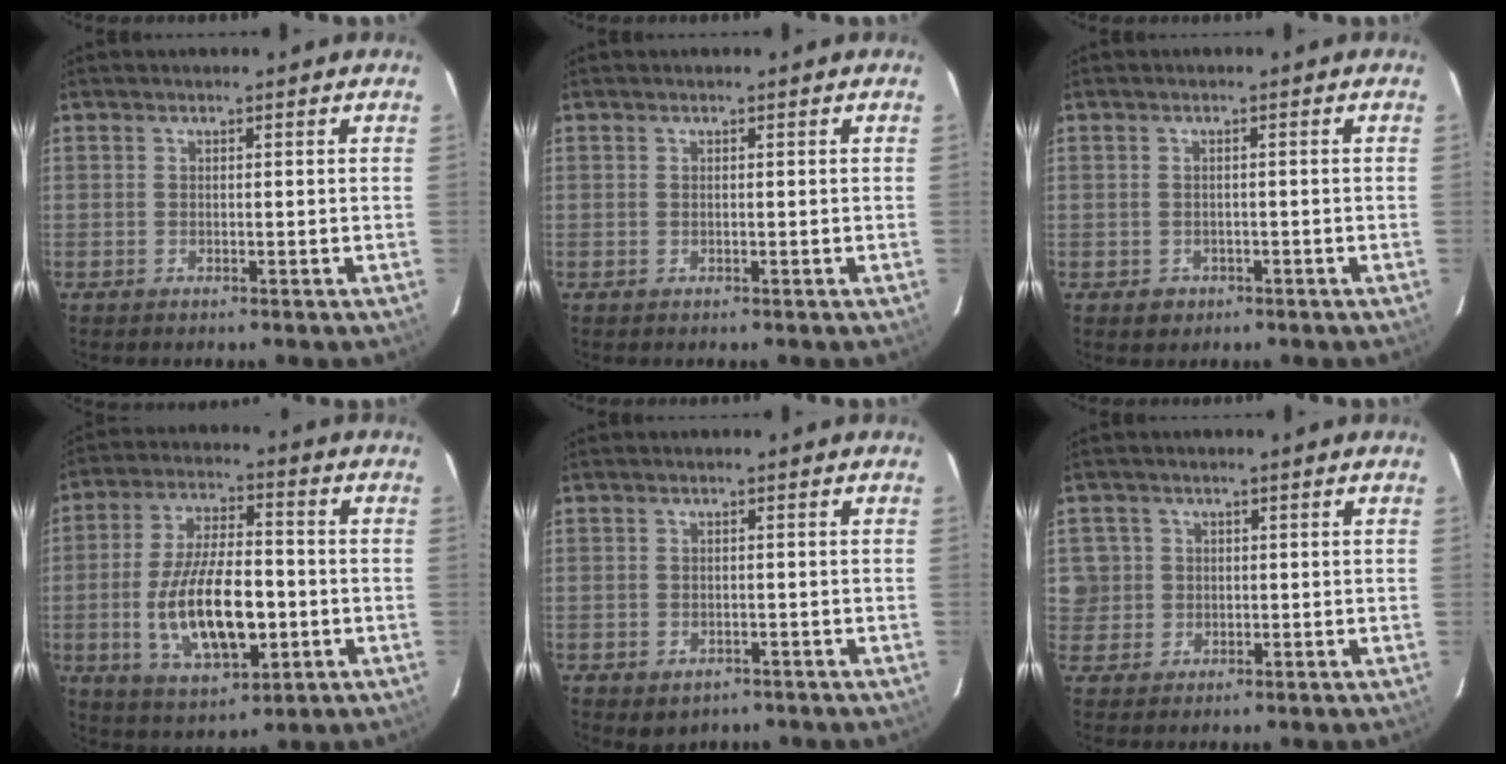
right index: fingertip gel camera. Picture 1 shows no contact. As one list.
[{"total": 0.0}, {"total": 2.2, "force": [-1.0, 2.0, 0.4], "torque": [-0.010, 0.002, -0.007]}, {"total": 16.2, "force": [-3.4, 7.0, 14.3], "torque": [-0.279, -0.007, -0.047]}, {"total": 3.3, "force": [-1.7, 2.6, 1.3], "torque": [-0.030, -0.004, -0.014]}, {"total": 5.1, "force": [0.5, 5.1, 0.6], "torque": [0.003, 0.021, 0.016]}]